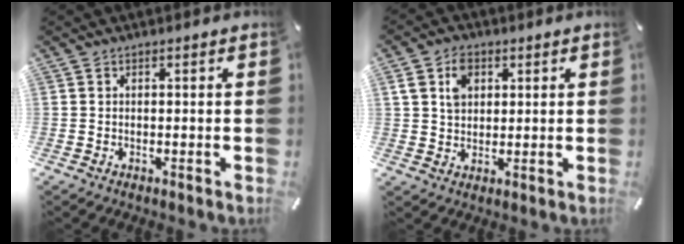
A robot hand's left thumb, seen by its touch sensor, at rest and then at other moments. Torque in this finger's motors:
{"motor_torque": [0.87, 0.87, 0.11, -0.11, 0.29]}